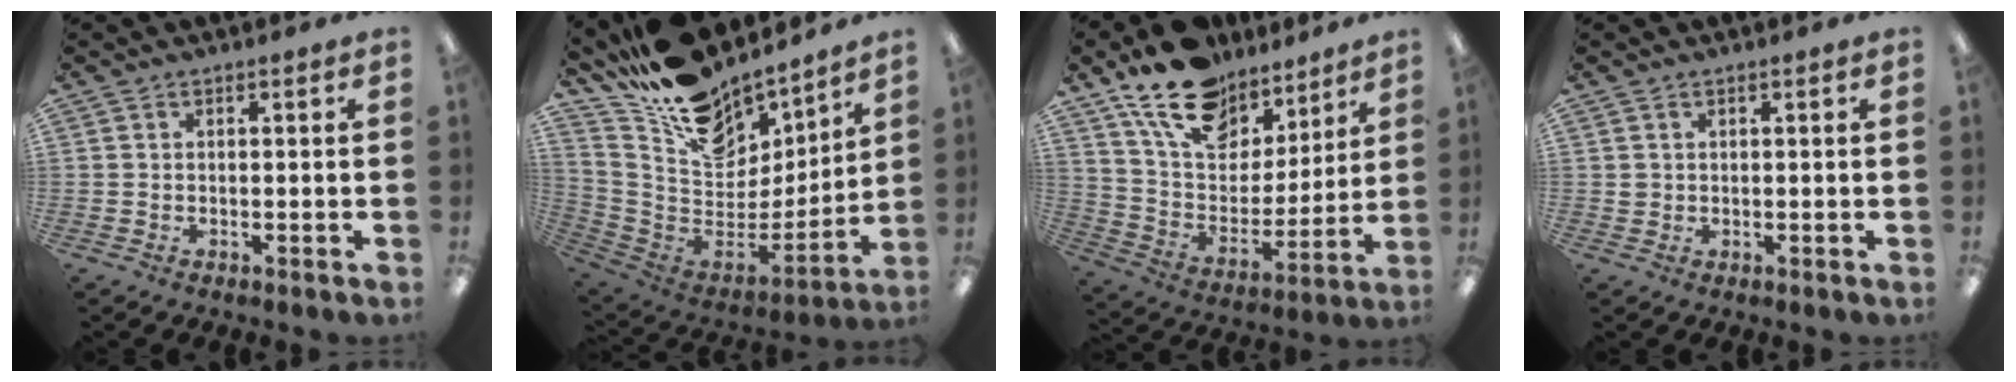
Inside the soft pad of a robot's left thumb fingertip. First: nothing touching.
{"total": 17.7, "force": [13.9, 8.8, 6.4], "torque": [-0.134, -0.118, 0.256]}
{"total": 17.8, "force": [13.3, 9.5, 7.1], "torque": [-0.137, -0.080, 0.244]}
{"total": 1.2, "force": [0.5, 1.1, 0.2], "torque": [-0.006, 0.002, 0.009]}